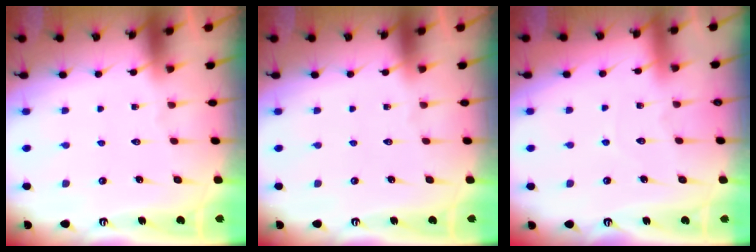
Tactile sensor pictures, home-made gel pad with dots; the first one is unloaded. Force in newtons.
{"total": 0.0}
{"total": 3.0, "press": 2.9, "slide": 0.4}